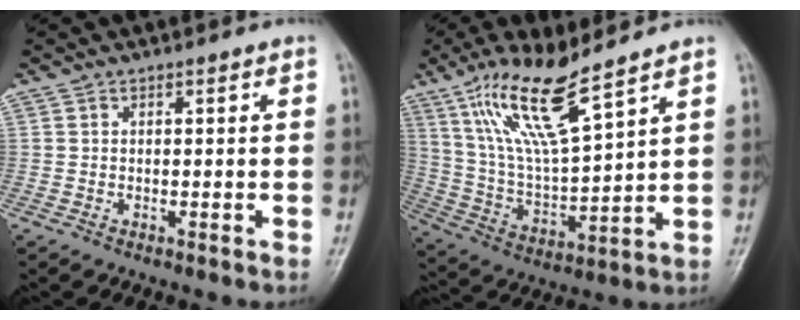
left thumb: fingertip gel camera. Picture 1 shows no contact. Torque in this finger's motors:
{"motor_torque": [0.25, 0.30, 1.51, -1.26, 0.48]}